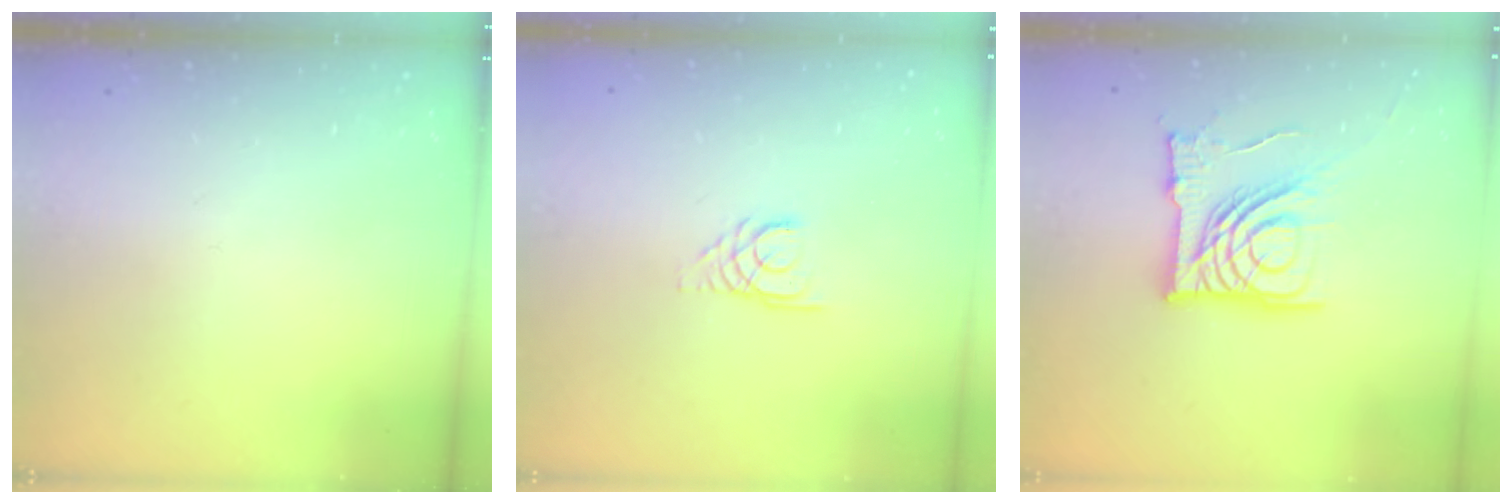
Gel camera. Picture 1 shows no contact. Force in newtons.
{"total": 2.7, "press": 2.7, "slide": 0.3}
{"total": 15.9, "press": 15.9, "slide": 1.7}